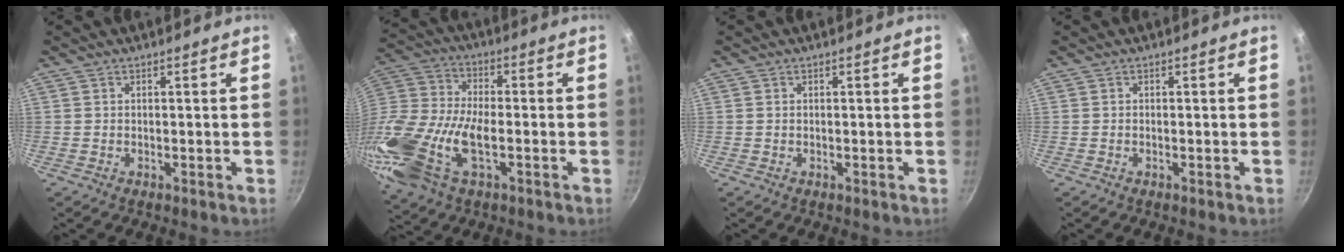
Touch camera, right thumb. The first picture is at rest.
{"total": 23.0, "force": [-6.4, 11.8, 18.6], "torque": [-0.459, -0.002, -0.114]}
{"total": 0.0}
{"total": 0.0}